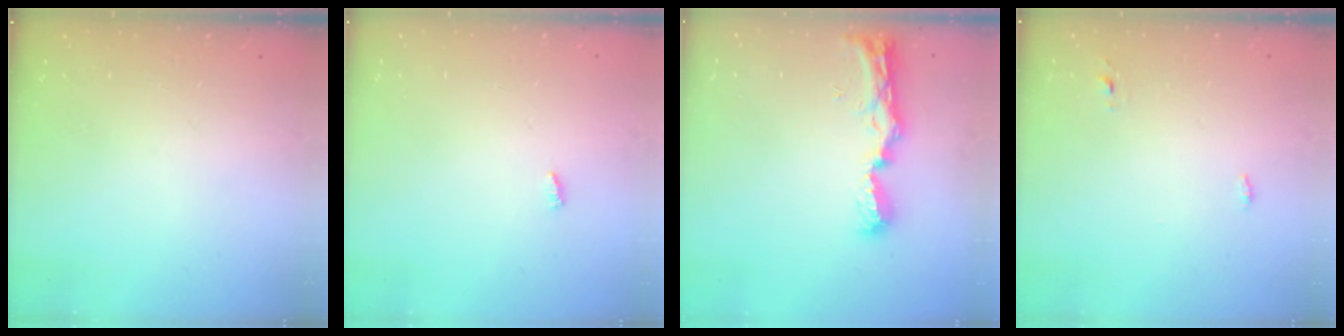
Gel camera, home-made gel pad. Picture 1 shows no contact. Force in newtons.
{"total": 2.8, "press": 2.7, "slide": 0.3}
{"total": 8.8, "press": 8.8, "slide": 1.0}
{"total": 2.8, "press": 2.6, "slide": 0.9}